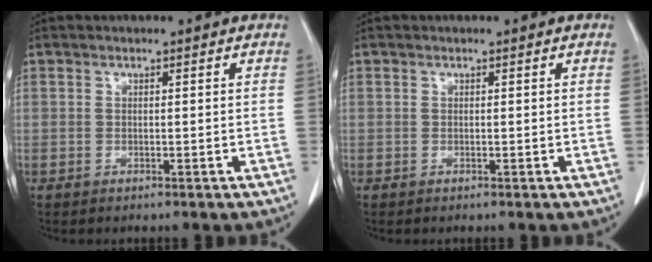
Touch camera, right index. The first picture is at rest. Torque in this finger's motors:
{"motor_torque": [-0.01, 0.00, 0.04, 0.00]}